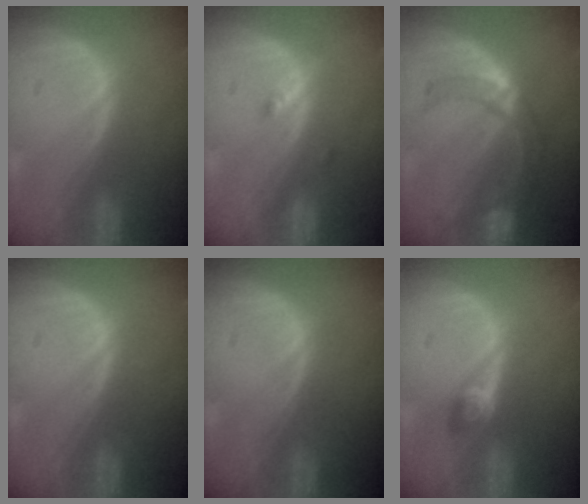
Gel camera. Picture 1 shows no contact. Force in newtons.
{"total": 1.9, "press": 1.5, "slide": 1.0}
{"total": 7.1, "press": 7.0, "slide": 0.8}
{"total": 0.0}
{"total": 0.0}
{"total": 2.5, "press": 2.3, "slide": 1.0}